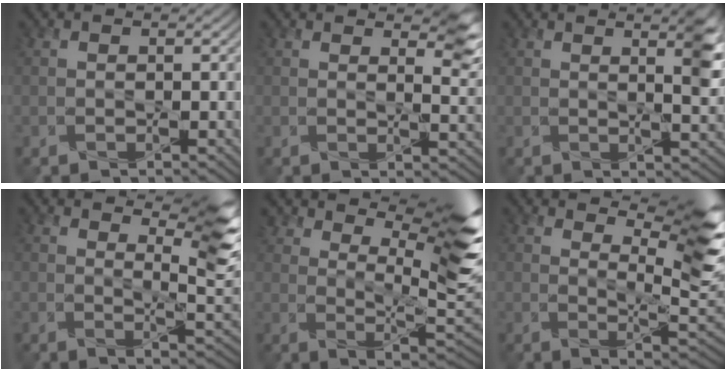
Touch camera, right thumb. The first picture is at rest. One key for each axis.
{"total": 4.8, "fx": 3.3, "fy": 1.5, "fz": 3.1, "tx": -0.050, "ty": -0.006, "tz": 0.053}
{"total": 4.6, "fx": 2.2, "fy": 1.0, "fz": 3.9, "tx": -0.063, "ty": 0.001, "tz": 0.036}
{"total": 9.1, "fx": 5.5, "fy": 1.9, "fz": 6.9, "tx": -0.112, "ty": 0.003, "tz": 0.096}
{"total": 12.1, "fx": 7.2, "fy": 3.7, "fz": 9.0, "tx": -0.157, "ty": 0.002, "tz": 0.124}
{"total": 11.4, "fx": 6.6, "fy": 2.8, "fz": 8.9, "tx": -0.146, "ty": -0.003, "tz": 0.103}